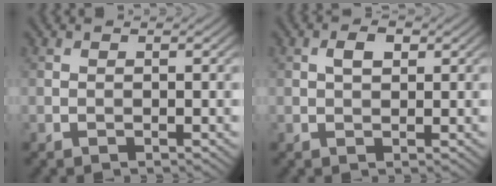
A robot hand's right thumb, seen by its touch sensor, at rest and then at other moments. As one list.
[{"total": 2.1, "force": [0.7, 1.2, 1.6], "torque": [-0.029, 0.004, 0.009]}]